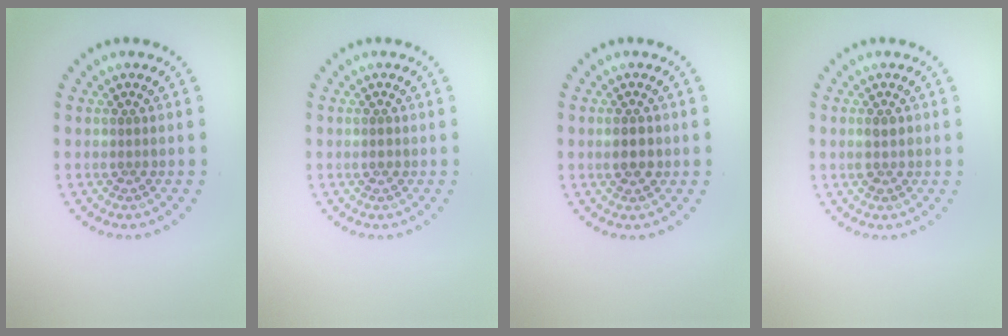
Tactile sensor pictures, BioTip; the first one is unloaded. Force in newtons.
{"total": 0.9, "press": 0.9, "slide": 0.1}
{"total": 2.5, "press": 2.5, "slide": 0.2}
{"total": 1.4, "press": 1.4, "slide": 0.1}